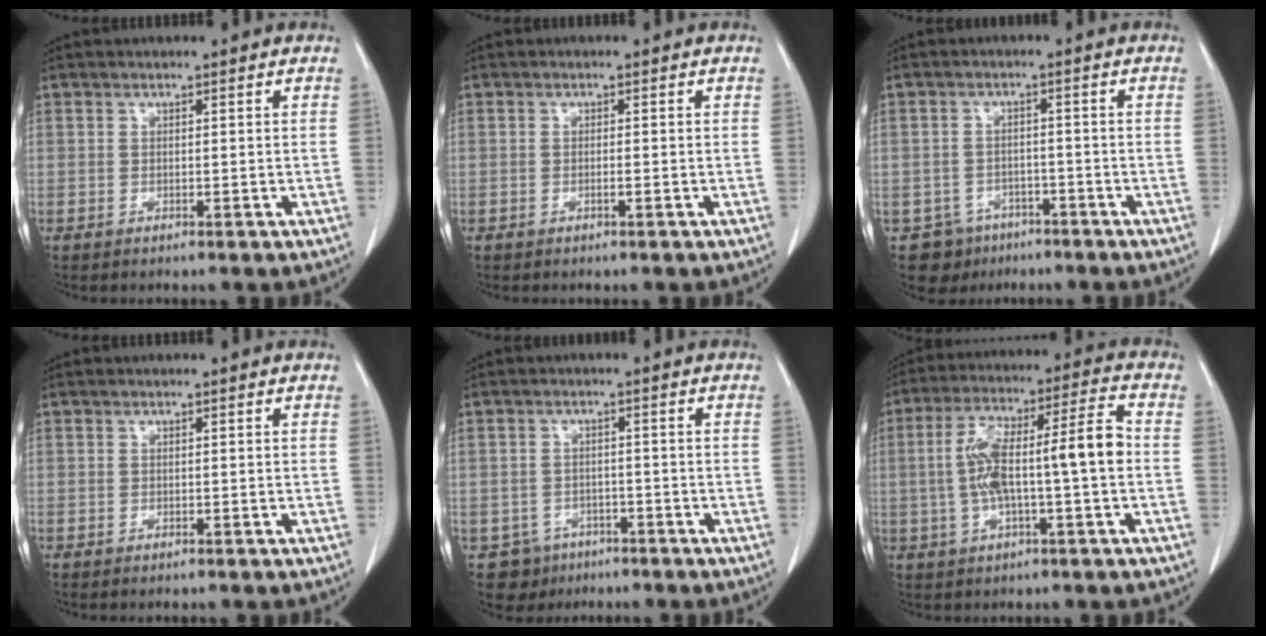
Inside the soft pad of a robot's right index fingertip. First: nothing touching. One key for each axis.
{"total": 0.8, "fx": -0.3, "fy": 0.0, "fz": 0.8, "tx": -0.016, "ty": 0.000, "tz": -0.004}
{"total": 5.7, "fx": -3.5, "fy": 4.5, "fz": 0.0, "tx": 0.007, "ty": 0.012, "tz": -0.046}
{"total": 0.0}
{"total": 5.2, "fx": -3.0, "fy": 4.2, "fz": 0.0, "tx": 0.007, "ty": 0.011, "tz": -0.039}
{"total": 13.0, "fx": -0.8, "fy": 2.0, "fz": 12.9, "tx": -0.233, "ty": 0.033, "tz": -0.013}